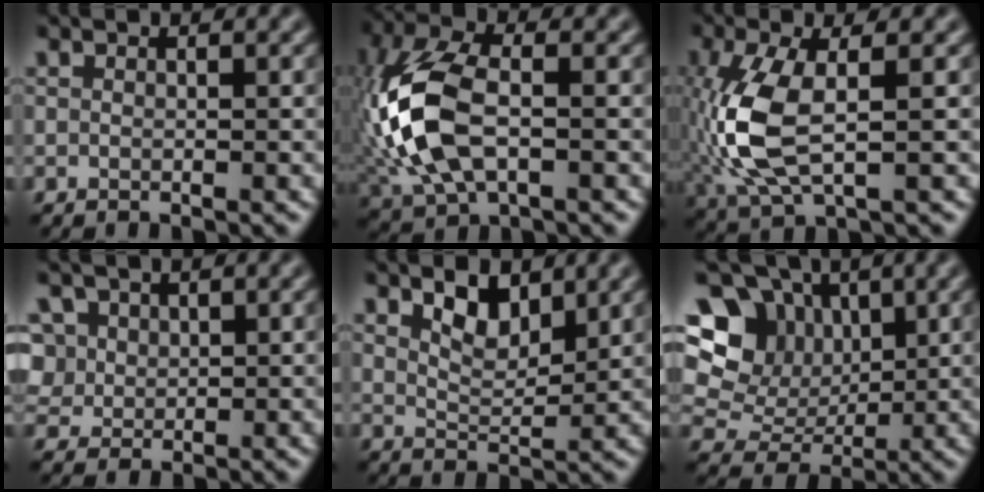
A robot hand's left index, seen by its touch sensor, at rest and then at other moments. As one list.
[{"total": 10.2, "force": [-1.1, 5.8, 8.3], "torque": [-0.202, 0.009, -0.030]}, {"total": 7.2, "force": [-0.7, 3.0, 6.5], "torque": [-0.167, -0.002, -0.010]}, {"total": 4.7, "force": [2.1, 3.6, 2.2], "torque": [-0.070, 0.014, 0.043]}, {"total": 3.3, "force": [2.2, 1.5, 2.1], "torque": [-0.044, -0.004, 0.038]}, {"total": 11.9, "force": [4.6, 9.5, 5.5], "torque": [-0.114, 0.023, 0.085]}]